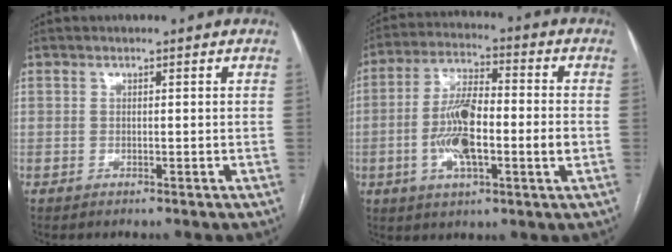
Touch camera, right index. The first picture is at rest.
{"total": 12.6, "force": [-1.9, 3.5, 11.9], "torque": [-0.229, 0.016, -0.036]}